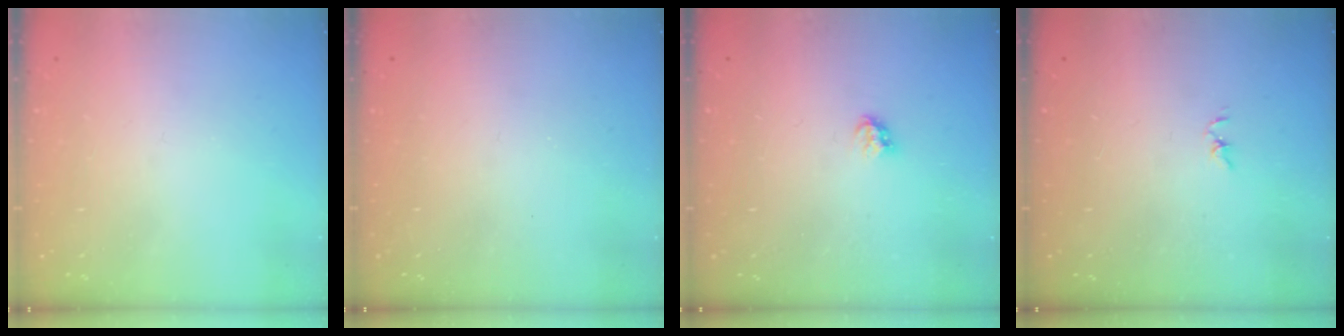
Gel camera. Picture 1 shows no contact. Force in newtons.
{"total": 0.0}
{"total": 2.7, "press": 2.6, "slide": 0.4}
{"total": 1.2, "press": 1.1, "slide": 0.2}